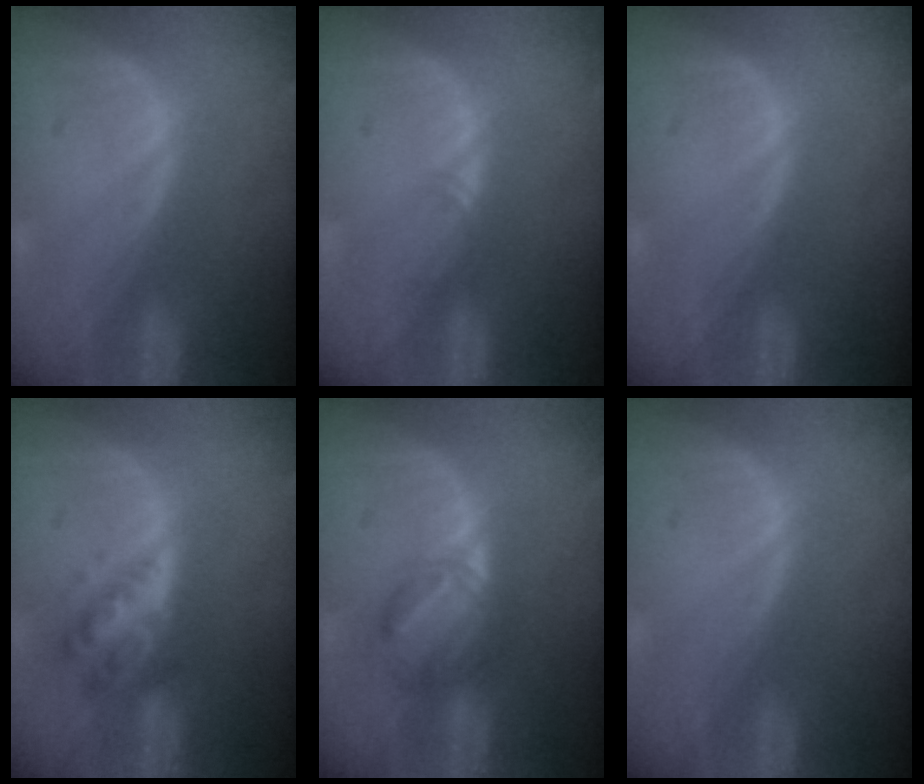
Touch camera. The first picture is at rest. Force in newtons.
{"total": 1.1, "press": 1.0, "slide": 0.6}
{"total": 0.0}
{"total": 5.0, "press": 5.0, "slide": 0.1}
{"total": 6.1, "press": 5.3, "slide": 3.0}
{"total": 0.0}